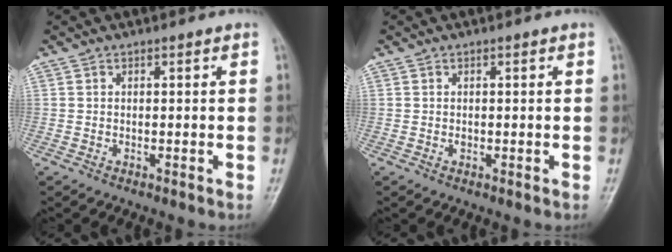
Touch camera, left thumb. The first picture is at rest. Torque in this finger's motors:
{"motor_torque": [0.02, 0.05, 0.28, 0.08, 0.00]}